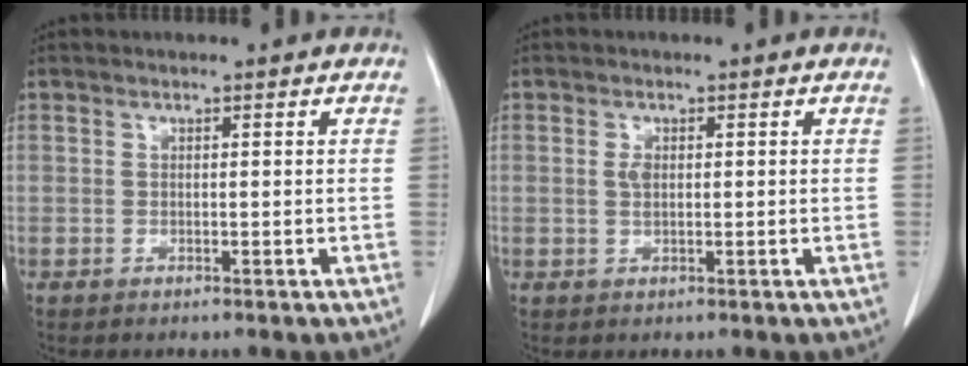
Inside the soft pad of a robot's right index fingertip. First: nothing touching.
{"total": 1.5, "force": [0.2, 0.7, 1.3], "torque": [-0.028, 0.000, 0.005]}